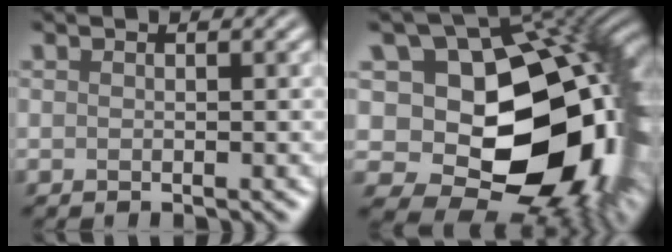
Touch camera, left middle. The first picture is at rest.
{"total": 17.1, "force": [-0.6, 11.5, 12.6], "torque": [-0.174, -0.021, 0.018]}